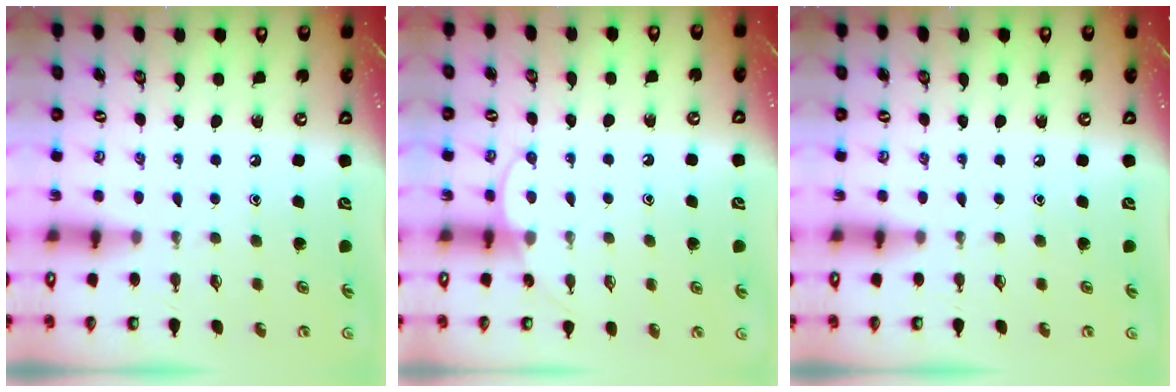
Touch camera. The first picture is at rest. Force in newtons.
{"total": 6.1, "press": 6.1, "slide": 0.6}
{"total": 0.0}